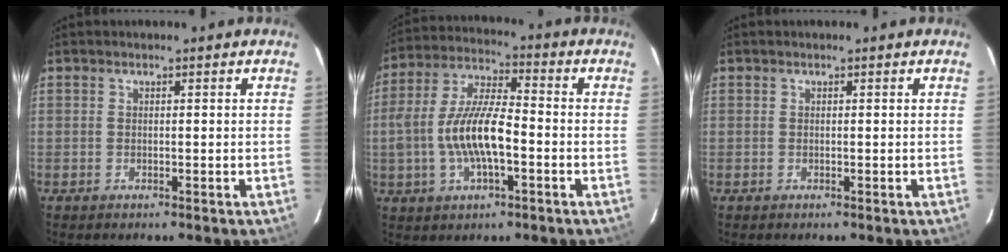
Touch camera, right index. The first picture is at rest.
{"total": 12.8, "force": [-2.8, 4.6, 11.7], "torque": [-0.240, 0.004, -0.051]}
{"total": 0.0}